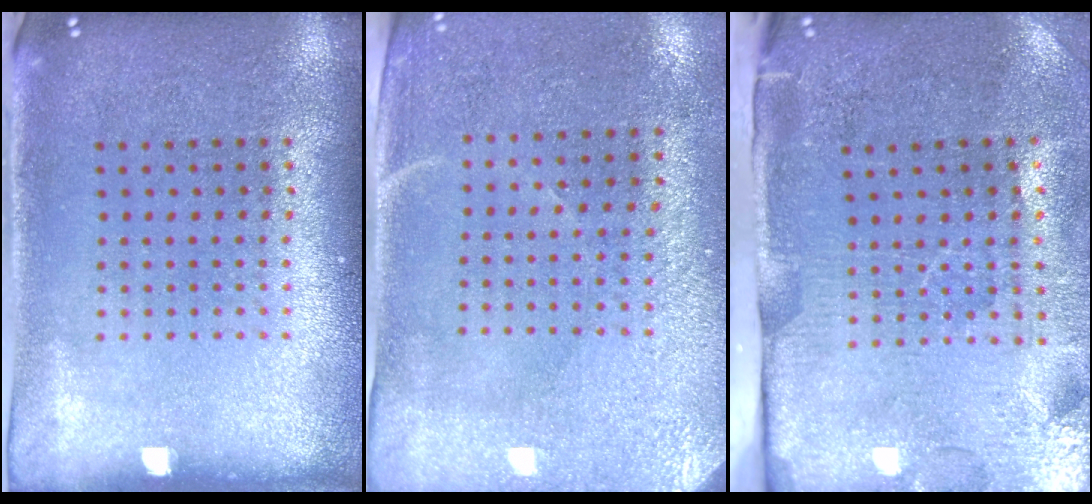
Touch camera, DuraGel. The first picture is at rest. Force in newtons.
{"total": 2.9, "press": 2.5, "slide": 1.5}
{"total": 4.5, "press": 3.7, "slide": 2.7}